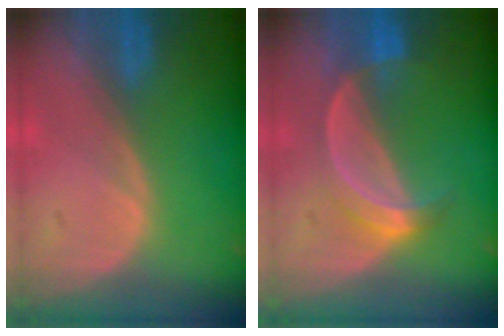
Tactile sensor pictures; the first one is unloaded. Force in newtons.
{"total": 5.0, "press": 4.9, "slide": 0.7}